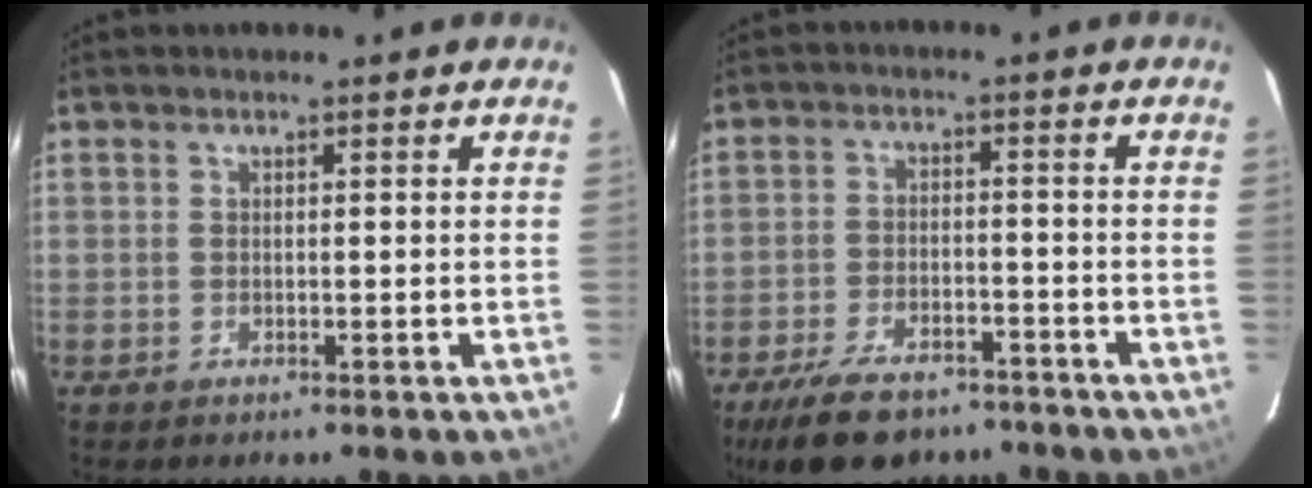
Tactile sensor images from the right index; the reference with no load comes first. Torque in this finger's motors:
{"motor_torque": [1.17, -0.97, 0.50, 0.13]}